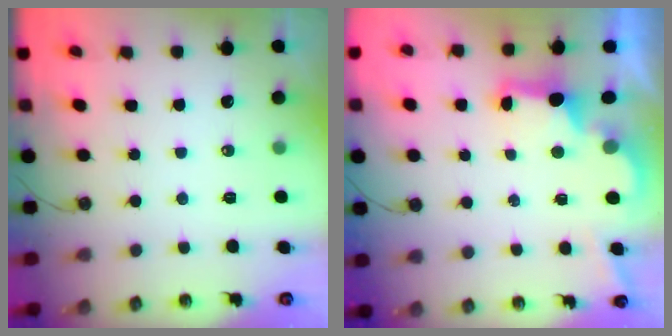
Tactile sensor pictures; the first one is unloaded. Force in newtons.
{"total": 2.7, "press": 2.6, "slide": 0.9}